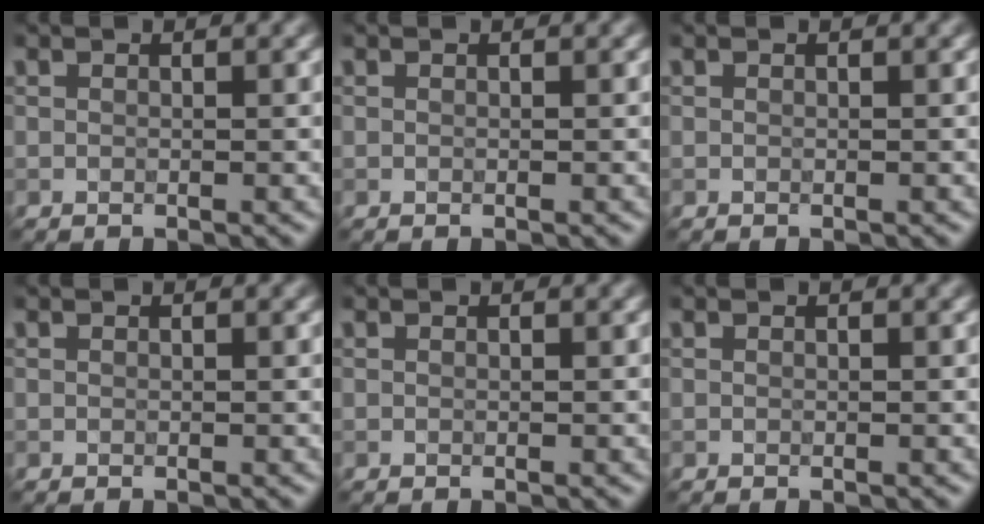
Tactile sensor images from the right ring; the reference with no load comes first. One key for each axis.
{"total": 0.0}
{"total": 0.0}
{"total": 0.0}
{"total": 0.0}
{"total": 0.0}